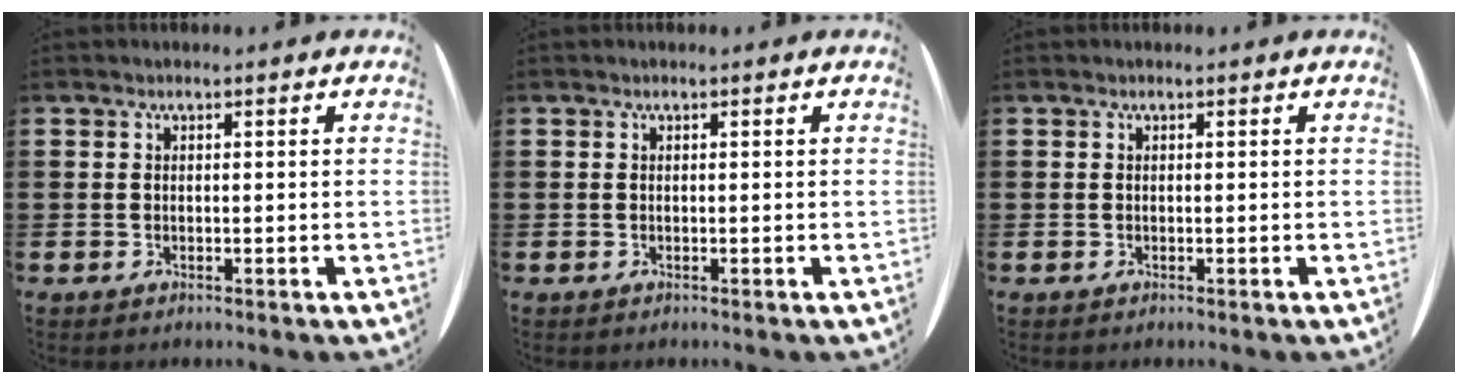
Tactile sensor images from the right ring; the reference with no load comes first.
{"total": 0.0}
{"total": 0.0}